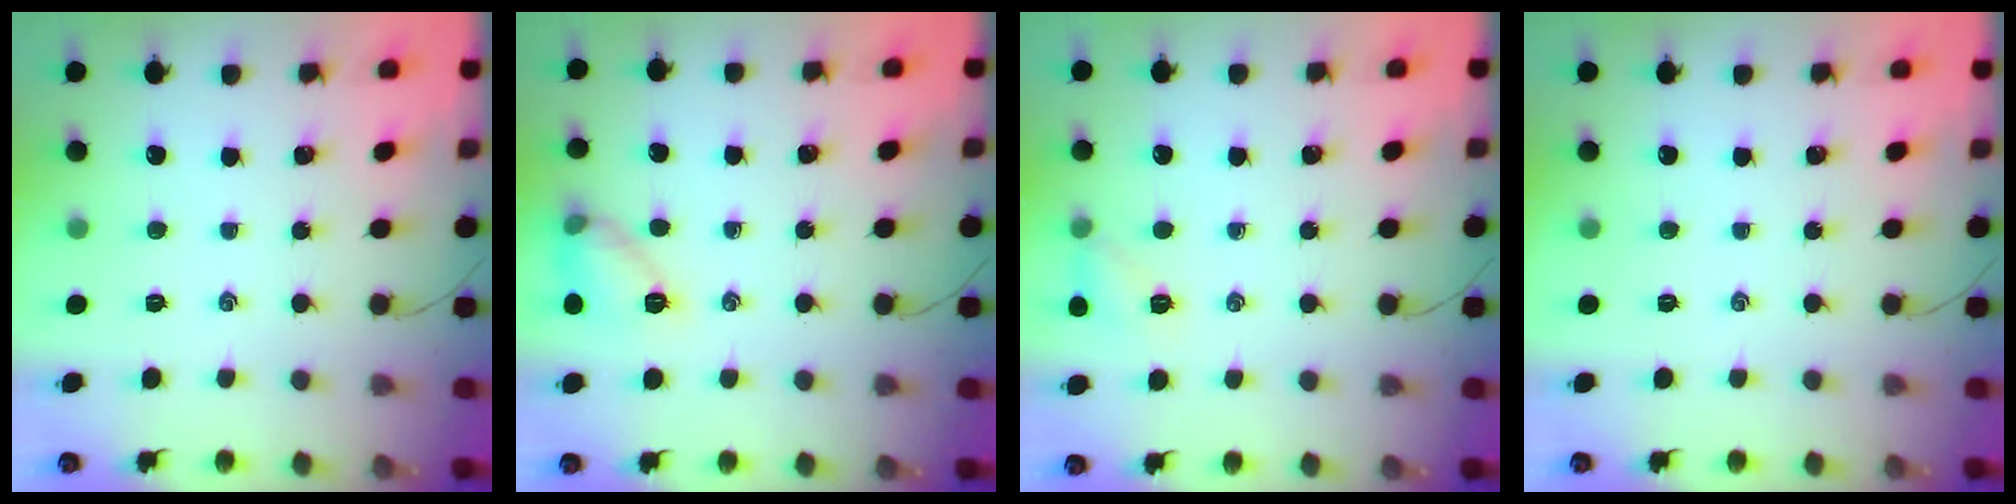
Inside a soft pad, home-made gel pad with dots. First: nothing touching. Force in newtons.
{"total": 9.7, "press": 9.6, "slide": 1.4}
{"total": 7.4, "press": 7.3, "slide": 1.4}
{"total": 0.0}